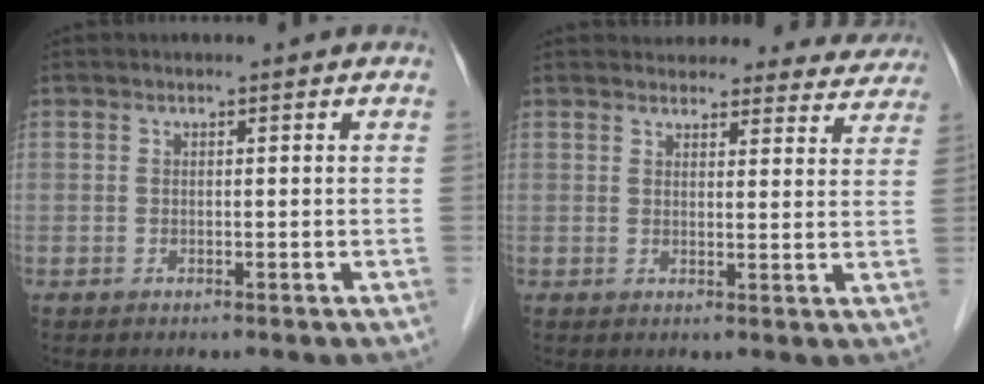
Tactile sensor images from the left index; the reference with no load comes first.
{"total": 17.7, "force": [16.7, 4.9, 3.0], "torque": [-0.013, -0.003, 0.184]}